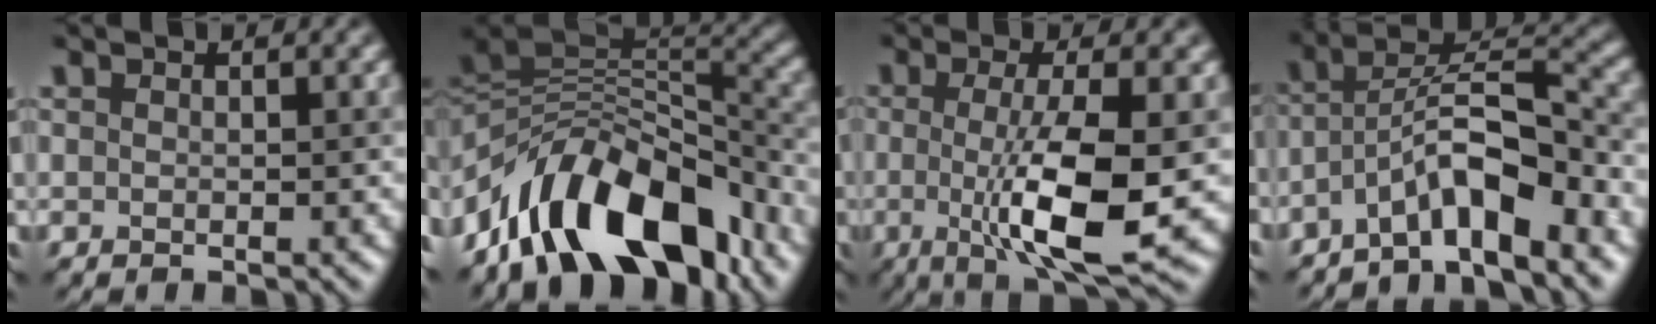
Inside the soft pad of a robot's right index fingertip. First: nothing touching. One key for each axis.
{"total": 12.2, "fx": -7.0, "fy": 6.3, "fz": 7.7, "tx": -0.106, "ty": 0.022, "tz": -0.129}
{"total": 8.1, "fx": -1.0, "fy": 2.0, "fz": 7.8, "tx": -0.123, "ty": -0.014, "tz": -0.010}
{"total": 7.4, "fx": -4.7, "fy": 1.9, "fz": 5.4, "tx": -0.075, "ty": 0.027, "tz": -0.087}